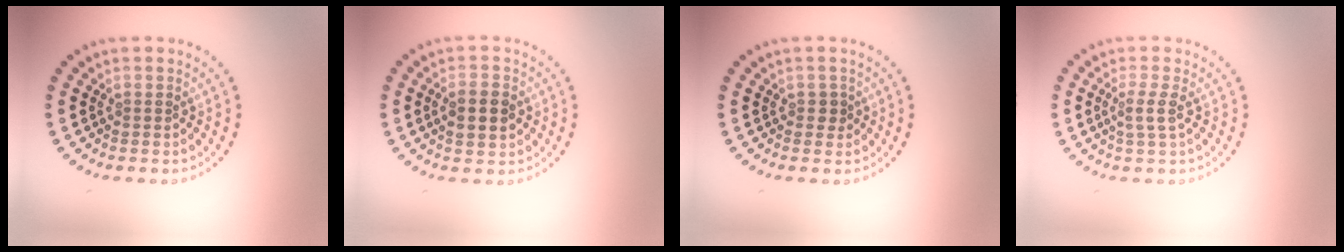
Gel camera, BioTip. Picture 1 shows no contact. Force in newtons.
{"total": 2.7, "press": 2.7, "slide": 0.2}
{"total": 0.9, "press": 0.8, "slide": 0.4}
{"total": 1.6, "press": 1.3, "slide": 1.0}